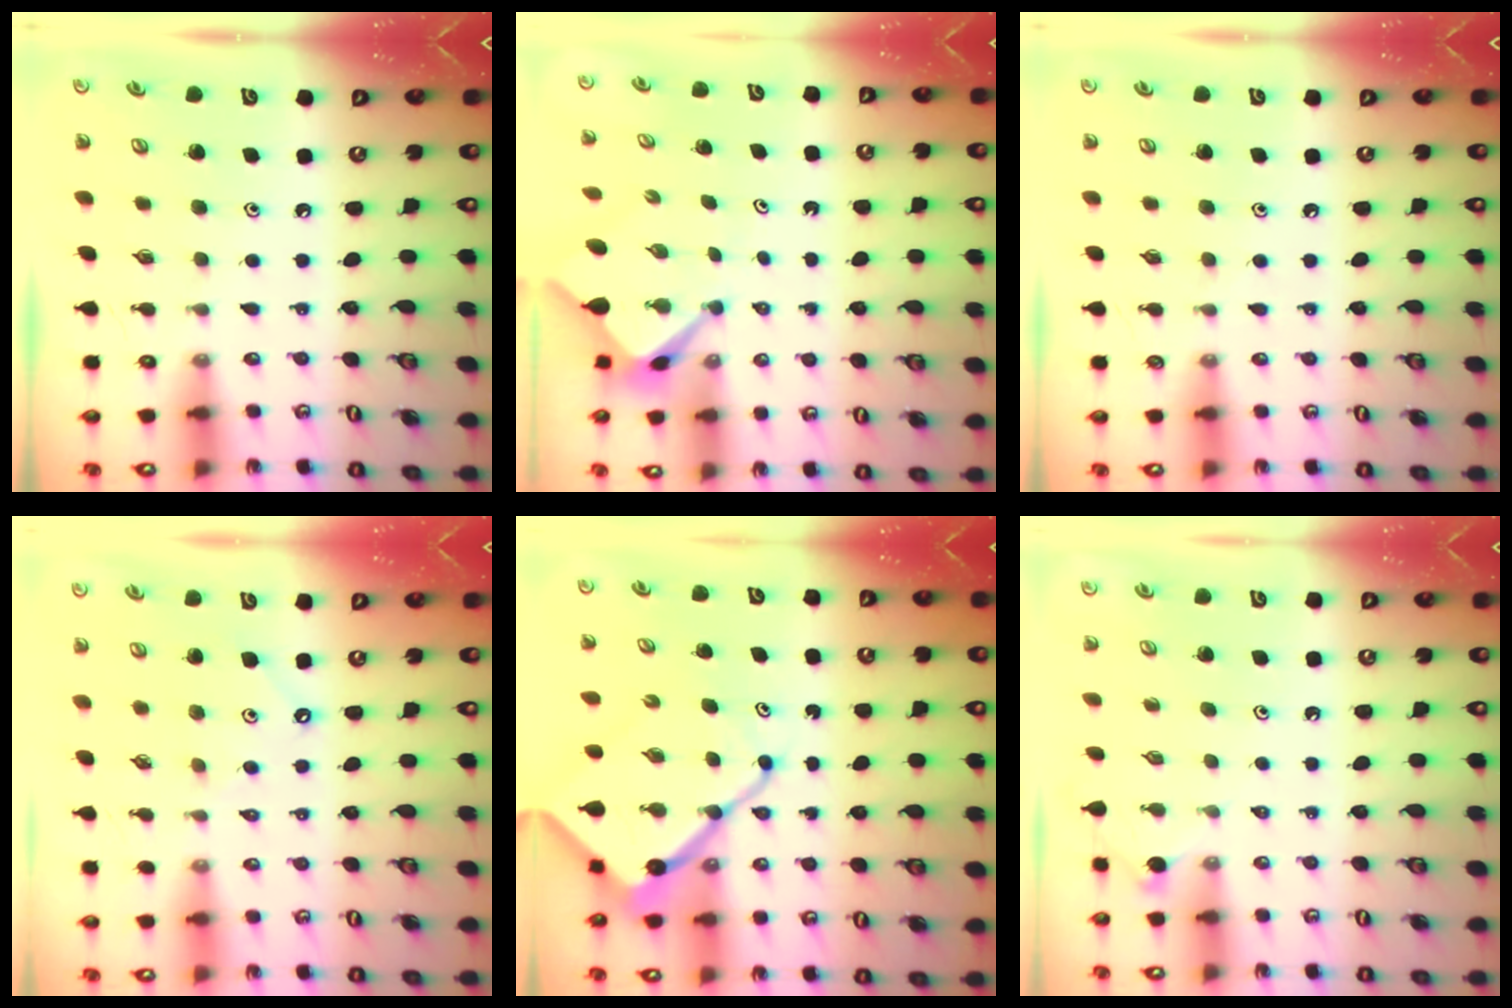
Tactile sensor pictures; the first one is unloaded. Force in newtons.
{"total": 2.4, "press": 2.4, "slide": 0.2}
{"total": 2.6, "press": 2.6, "slide": 0.4}
{"total": 2.9, "press": 2.8, "slide": 0.5}
{"total": 14.0, "press": 14.0, "slide": 1.3}
{"total": 2.2, "press": 2.2, "slide": 0.4}